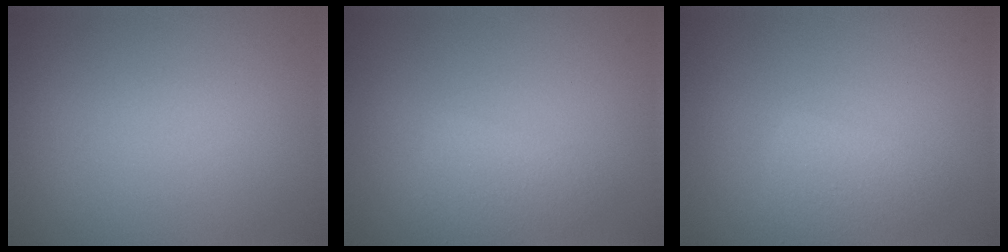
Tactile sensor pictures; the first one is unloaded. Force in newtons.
{"total": 2.3, "press": 2.3, "slide": 0.0}
{"total": 2.4, "press": 2.4, "slide": 0.1}